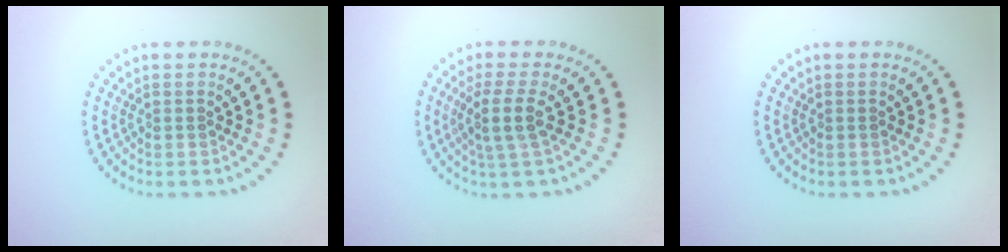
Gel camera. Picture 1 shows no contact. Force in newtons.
{"total": 2.9, "press": 2.2, "slide": 1.9}
{"total": 0.0}